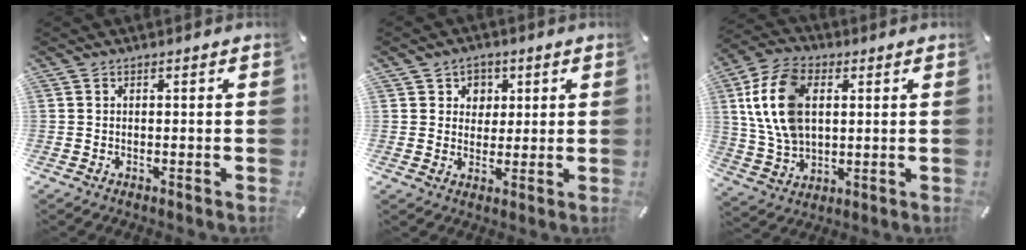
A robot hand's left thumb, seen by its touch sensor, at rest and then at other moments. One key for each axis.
{"total": 4.5, "fx": 1.5, "fy": 4.2, "fz": 0.7, "tx": -0.004, "ty": -0.001, "tz": 0.020}
{"total": 14.6, "fx": 3.2, "fy": 10.2, "fz": 10.0, "tx": -0.247, "ty": 0.009, "tz": 0.055}